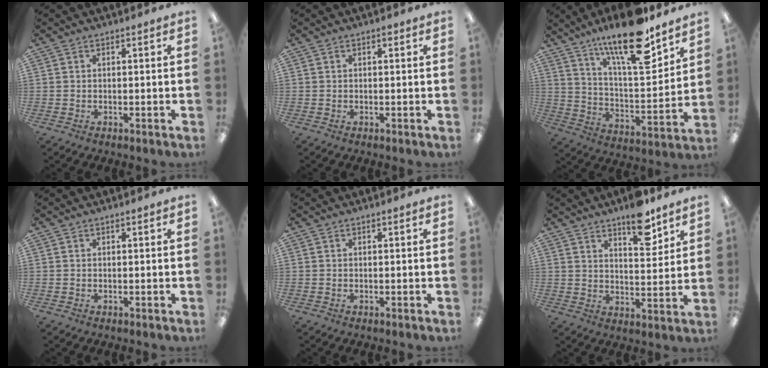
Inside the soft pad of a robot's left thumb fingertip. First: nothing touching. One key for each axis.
{"total": 0.6, "fx": 0.4, "fy": 0.2, "fz": 0.4, "tx": -0.008, "ty": 0.003, "tz": 0.005}
{"total": 19.7, "fx": 14.6, "fy": 5.2, "fz": 12.2, "tx": -0.199, "ty": -0.099, "tz": 0.240}
{"total": 0.0}
{"total": 0.0}
{"total": 10.3, "fx": 7.7, "fy": 3.5, "fz": 5.8, "tx": -0.070, "ty": -0.047, "tz": 0.128}